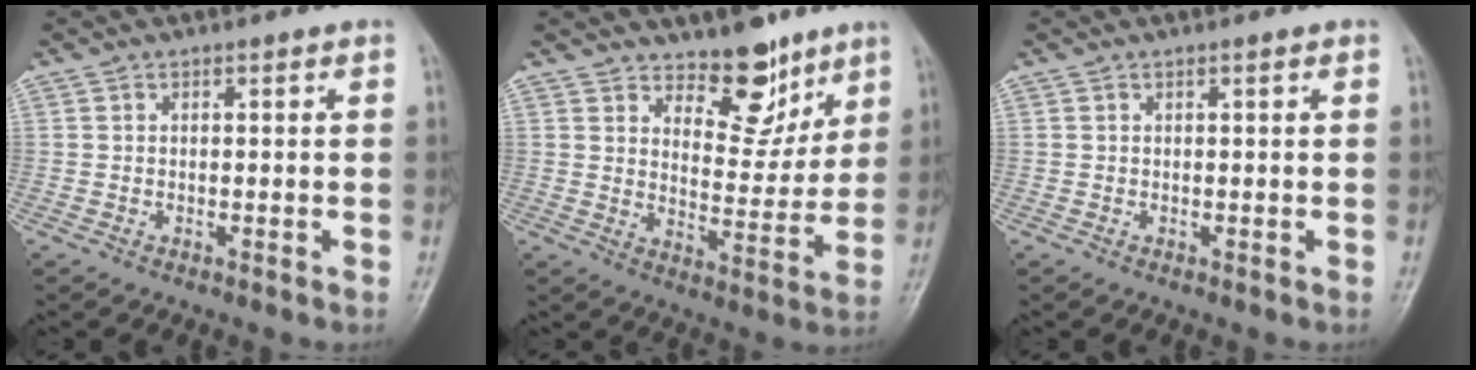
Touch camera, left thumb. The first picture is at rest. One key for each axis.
{"total": 10.4, "fx": 7.4, "fy": 5.1, "fz": 5.2, "tx": -0.041, "ty": -0.058, "tz": 0.121}
{"total": 0.6, "fx": 0.3, "fy": 0.1, "fz": 0.5, "tx": -0.007, "ty": 0.001, "tz": 0.002}